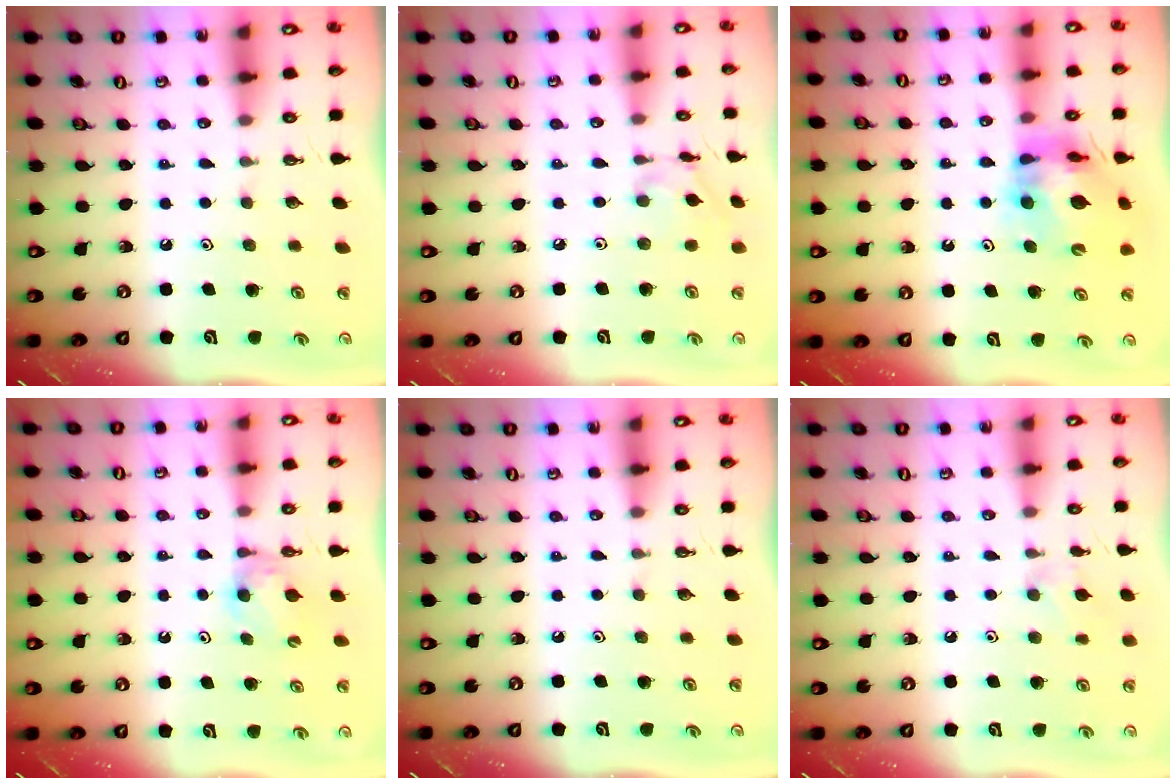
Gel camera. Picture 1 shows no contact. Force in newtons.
{"total": 7.3, "press": 7.2, "slide": 0.4}
{"total": 13.6, "press": 13.6, "slide": 1.4}
{"total": 5.1, "press": 5.0, "slide": 0.6}
{"total": 0.0}
{"total": 7.5, "press": 7.5, "slide": 0.9}